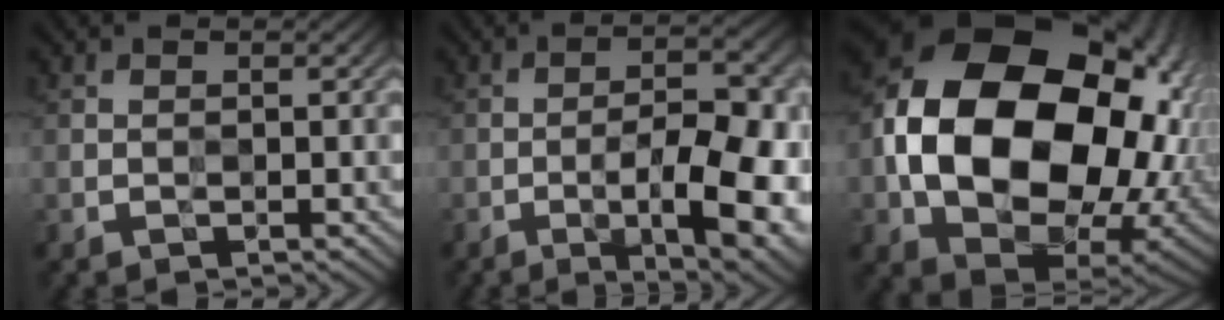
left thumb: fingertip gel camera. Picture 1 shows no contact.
{"total": 13.6, "force": [-4.3, 4.3, 12.2], "torque": [-0.157, 0.005, -0.061]}
{"total": 23.0, "force": [1.2, 17.1, 15.3], "torque": [-0.360, -0.042, 0.059]}